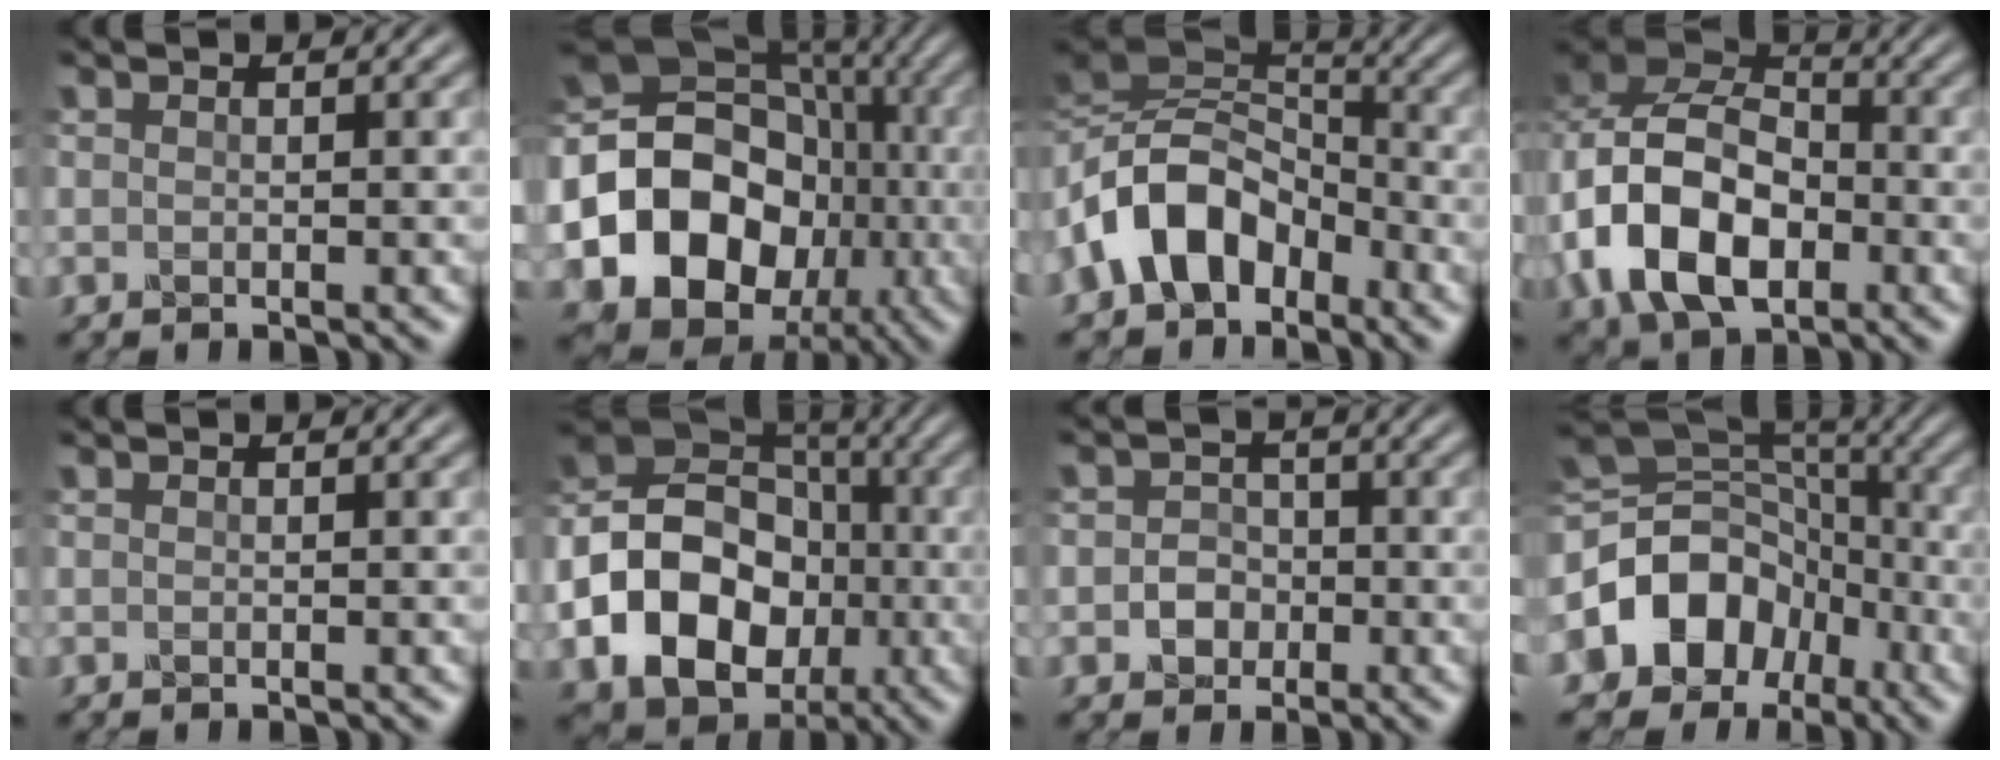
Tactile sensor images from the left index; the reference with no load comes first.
{"total": 14.7, "force": [-3.0, 12.2, 7.5], "torque": [-0.158, -0.005, -0.058]}
{"total": 7.8, "force": [-3.0, 5.4, 4.8], "torque": [-0.094, 0.020, -0.072]}
{"total": 10.5, "force": [-3.0, 7.3, 6.9], "torque": [-0.150, -0.006, -0.063]}
{"total": 0.0}
{"total": 13.0, "force": [-3.3, 10.6, 6.8], "torque": [-0.134, -0.012, -0.079]}
{"total": 1.7, "force": [-0.5, 1.6, 0.2], "torque": [-0.006, 0.007, -0.012]}
{"total": 9.5, "force": [-3.2, 7.7, 4.5], "torque": [-0.093, 0.008, -0.070]}